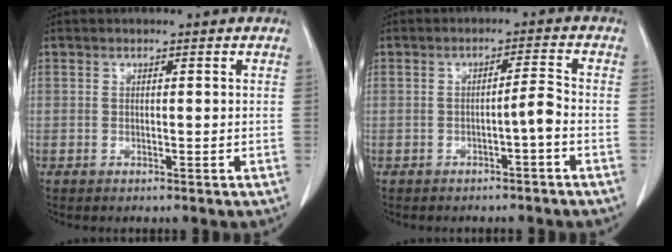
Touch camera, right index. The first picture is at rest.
{"total": 2.7, "force": [-1.2, -0.2, 2.4], "torque": [-0.034, 0.004, -0.021]}